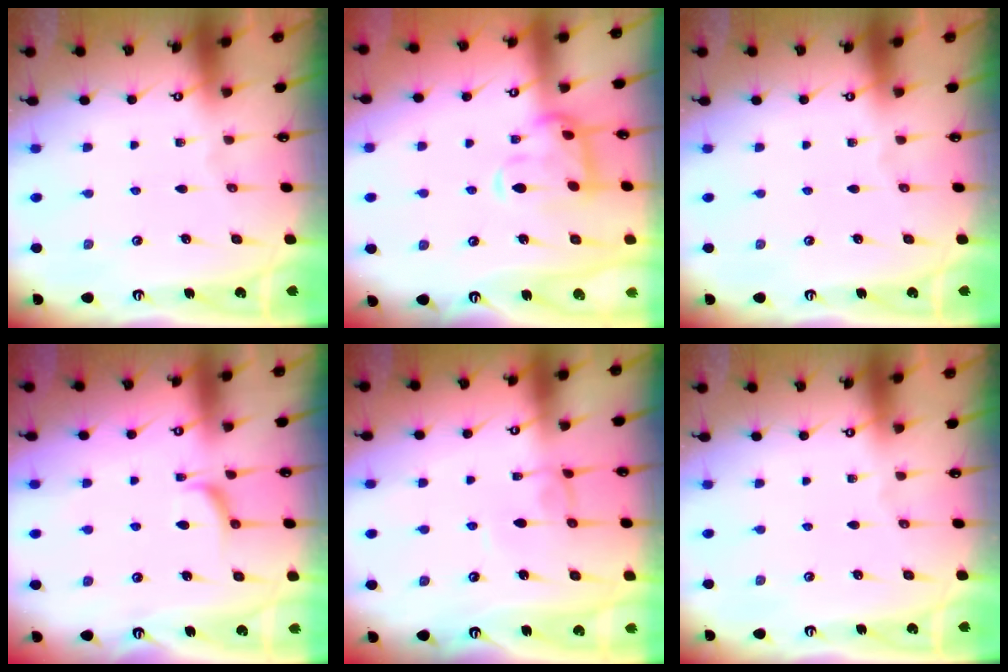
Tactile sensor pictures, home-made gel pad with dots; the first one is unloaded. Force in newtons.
{"total": 3.7, "press": 3.6, "slide": 0.9}
{"total": 0.0}
{"total": 2.2, "press": 2.1, "slide": 0.7}
{"total": 2.0, "press": 2.0, "slide": 0.2}
{"total": 0.0}